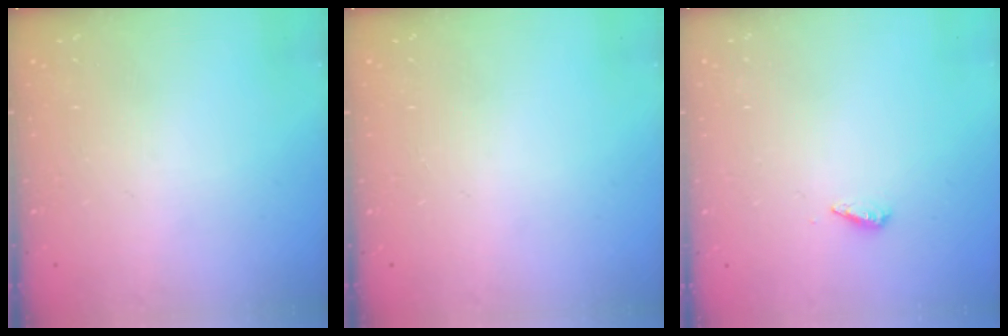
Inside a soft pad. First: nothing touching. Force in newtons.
{"total": 0.0}
{"total": 2.9, "press": 2.9, "slide": 0.3}